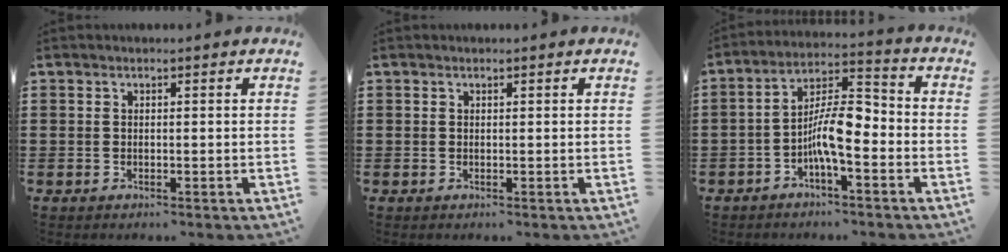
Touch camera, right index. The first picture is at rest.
{"total": 0.0}
{"total": 8.6, "force": [-3.0, 2.5, 7.6], "torque": [-0.150, 0.006, -0.057]}